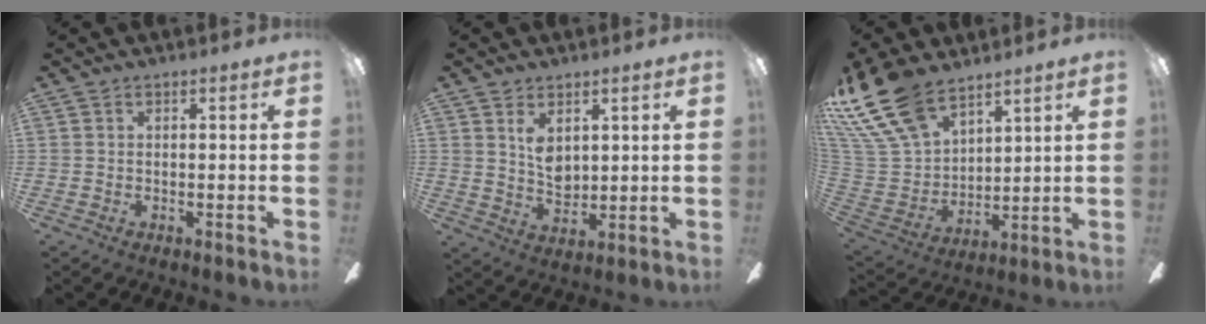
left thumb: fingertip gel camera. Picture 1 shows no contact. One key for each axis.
{"total": 6.1, "fx": 3.1, "fy": 3.9, "fz": 3.6, "tx": -0.055, "ty": -0.013, "tz": 0.054}
{"total": 20.3, "fx": 14.4, "fy": 10.2, "fz": 9.9, "tx": -0.248, "ty": -0.076, "tz": 0.269}